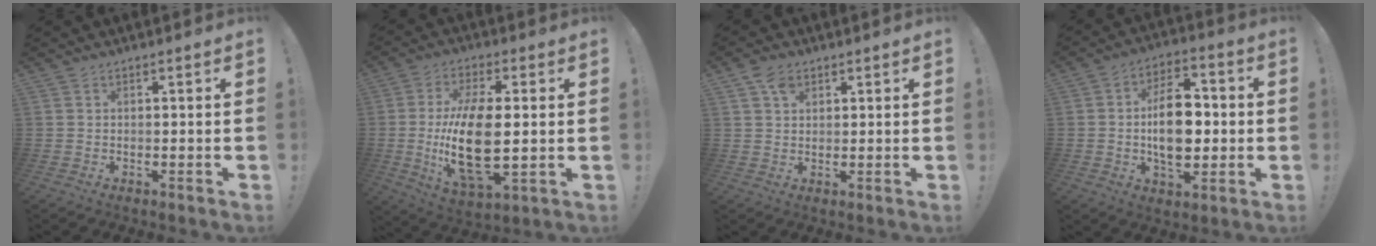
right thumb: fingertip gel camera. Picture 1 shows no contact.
{"total": 18.5, "force": [-0.7, 8.1, 16.6], "torque": [-0.329, -0.018, -0.013]}
{"total": 4.8, "force": [2.5, 3.3, 2.3], "torque": [-0.038, -0.005, 0.048]}
{"total": 15.6, "force": [-0.8, 9.6, 12.3], "torque": [-0.200, 0.010, -0.015]}